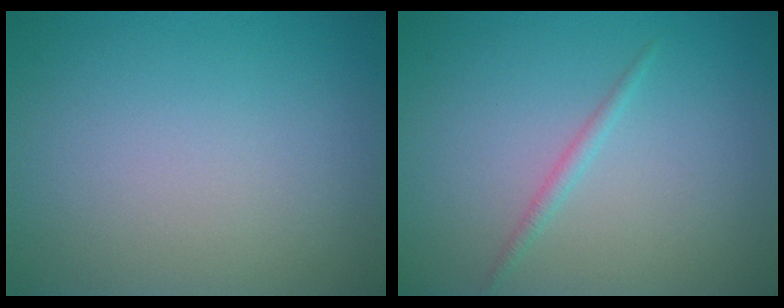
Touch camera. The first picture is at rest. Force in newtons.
{"total": 1.0, "press": 1.0, "slide": 0.0}